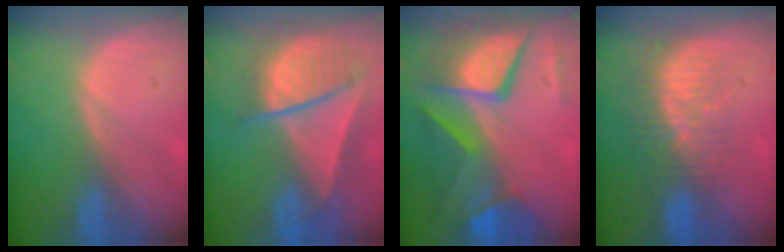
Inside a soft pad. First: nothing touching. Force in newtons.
{"total": 9.1, "press": 7.9, "slide": 4.5}
{"total": 11.9, "press": 11.9, "slide": 1.1}
{"total": 8.4, "press": 7.6, "slide": 3.7}